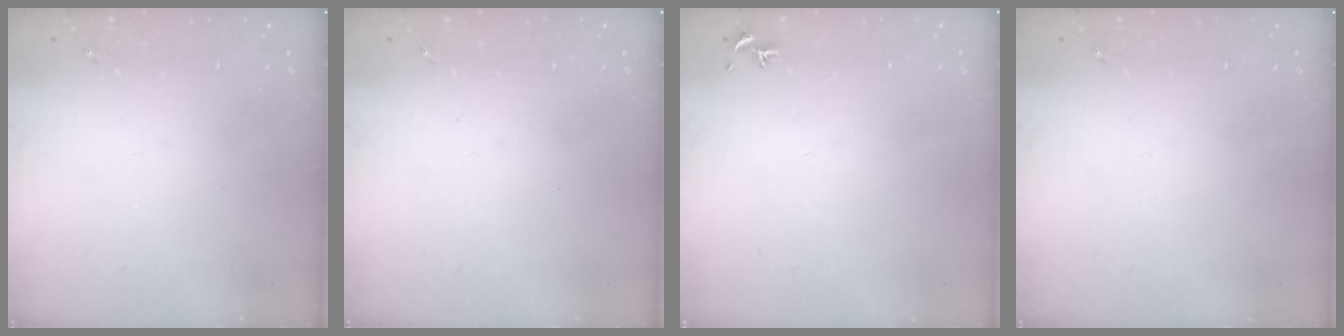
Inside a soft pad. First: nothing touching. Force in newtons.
{"total": 0.0}
{"total": 0.8, "press": 0.7, "slide": 0.3}
{"total": 0.0}